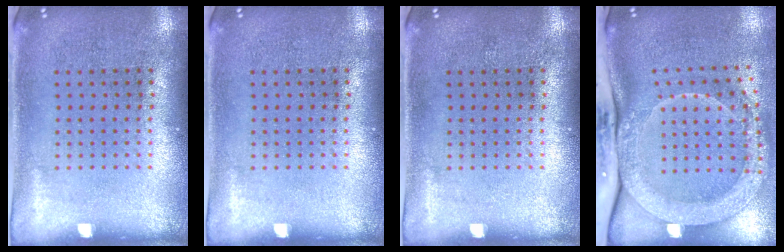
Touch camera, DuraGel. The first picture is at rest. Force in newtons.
{"total": 0.0}
{"total": 0.0}
{"total": 2.7, "press": 2.3, "slide": 1.5}